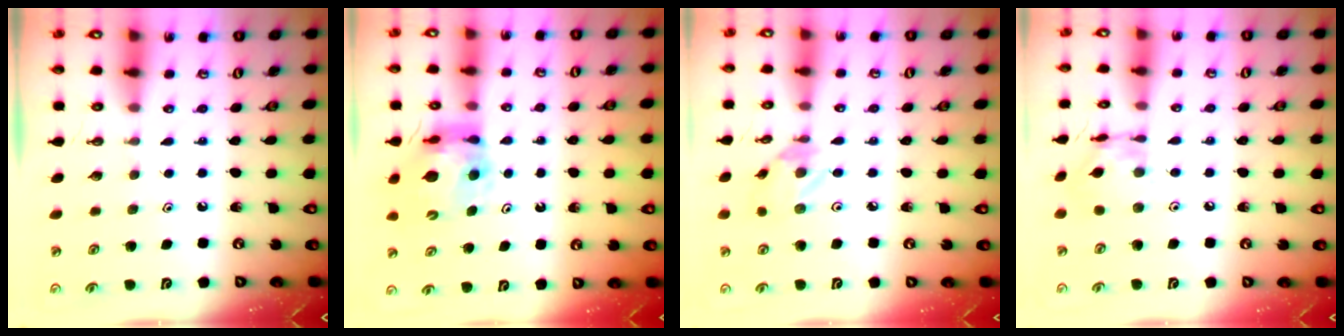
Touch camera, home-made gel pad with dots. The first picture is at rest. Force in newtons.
{"total": 10.5, "press": 10.4, "slide": 1.2}
{"total": 2.7, "press": 2.7, "slide": 0.1}
{"total": 9.8, "press": 9.7, "slide": 0.8}